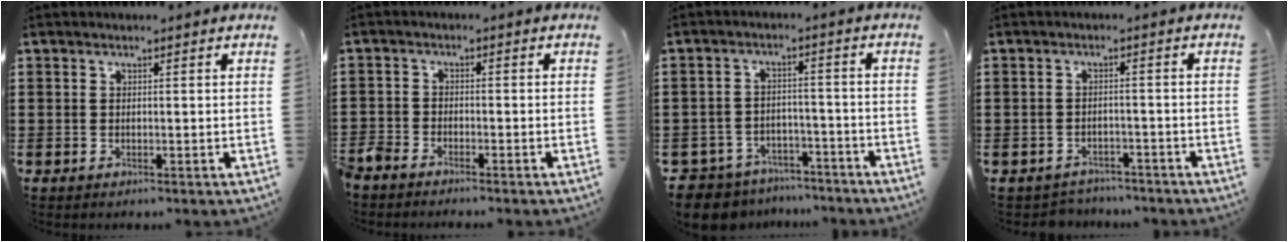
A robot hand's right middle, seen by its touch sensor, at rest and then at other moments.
{"total": 2.7, "force": [-2.6, 0.5, 0.1], "torque": [-0.022, -0.003, -0.061]}
{"total": 5.8, "force": [-5.7, 1.2, 0.4], "torque": [-0.037, 0.003, -0.123]}
{"total": 2.3, "force": [-2.2, 0.5, -0.2], "torque": [-0.006, -0.001, -0.049]}